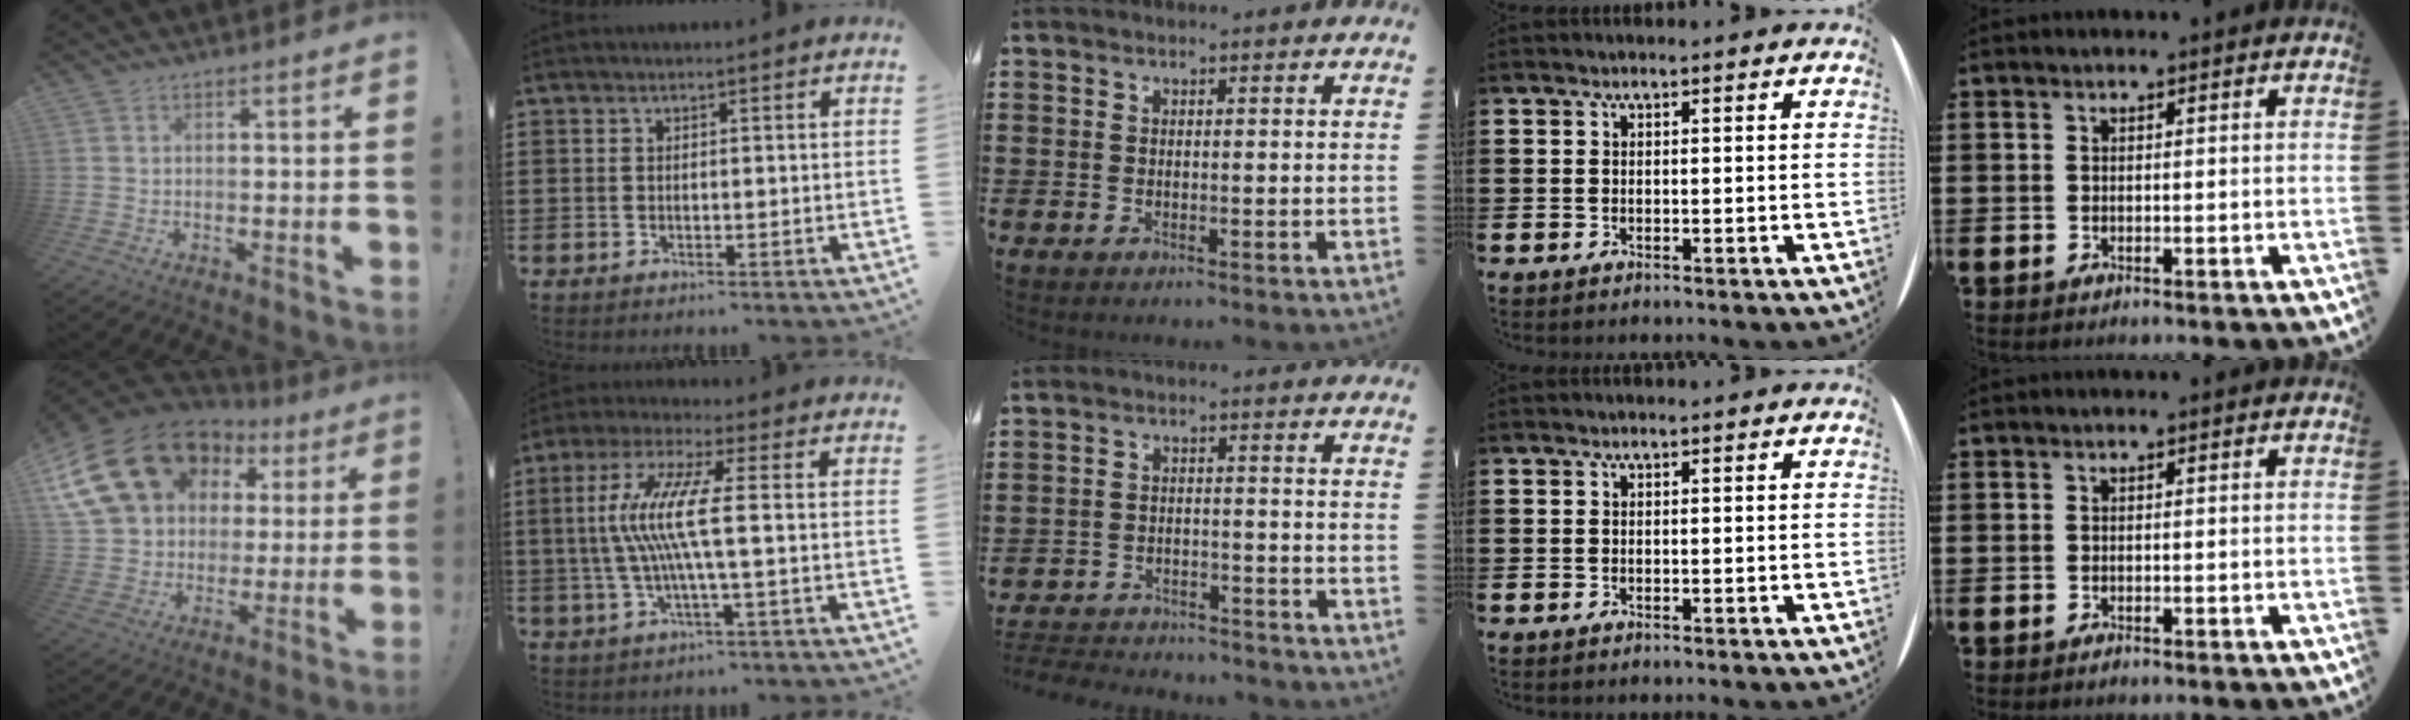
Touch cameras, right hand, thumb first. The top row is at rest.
{"thumb": {"total": 22.8, "force": [10.1, 16.1, 12.5], "torque": [-0.214, -0.038, 0.214]}, "index": {"total": 9.3, "force": [-0.4, 0.3, 9.3], "torque": [-0.205, -0.016, -0.021]}, "middle": {"total": 3.8, "force": [-3.8, 0.4, 0.1], "torque": [-0.014, 0.000, -0.083]}}